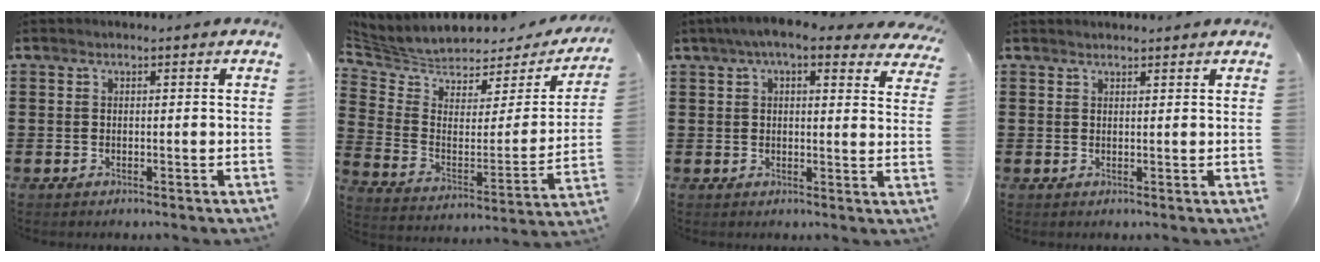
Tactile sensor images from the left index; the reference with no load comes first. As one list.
[{"total": 4.9, "force": [4.6, 1.7, 0.5], "torque": [-0.045, -0.046, 0.077]}, {"total": 6.3, "force": [4.9, 1.1, 3.9], "torque": [-0.082, -0.009, 0.086]}, {"total": 1.1, "force": [1.1, 0.1, 0.0], "torque": [-0.002, 0.000, 0.021]}]